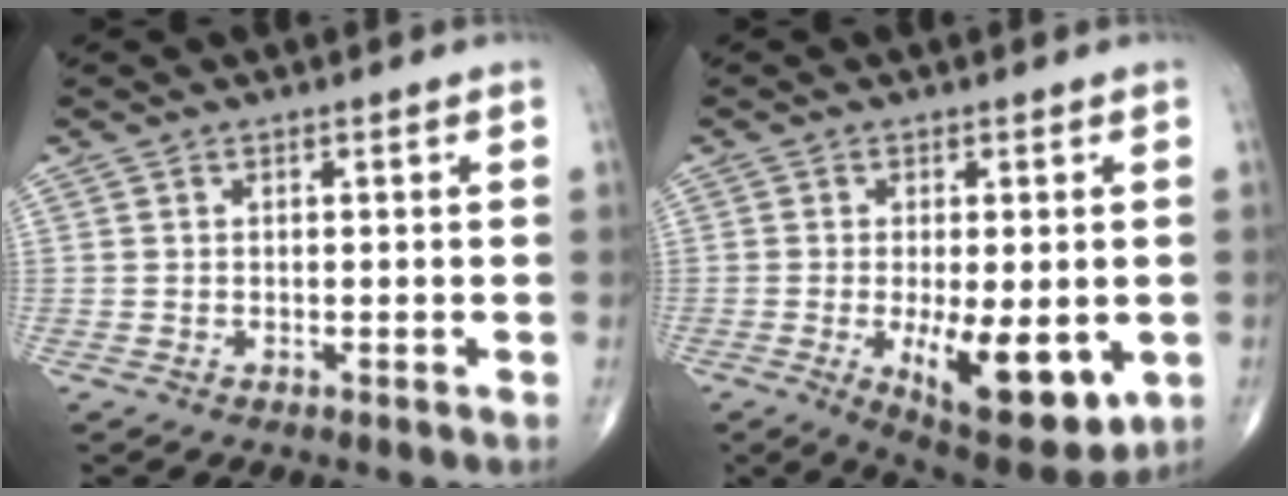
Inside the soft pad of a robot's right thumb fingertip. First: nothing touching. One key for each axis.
{"total": 14.0, "fx": -3.4, "fy": 5.6, "fz": 12.4, "tx": -0.172, "ty": -0.023, "tz": -0.035}